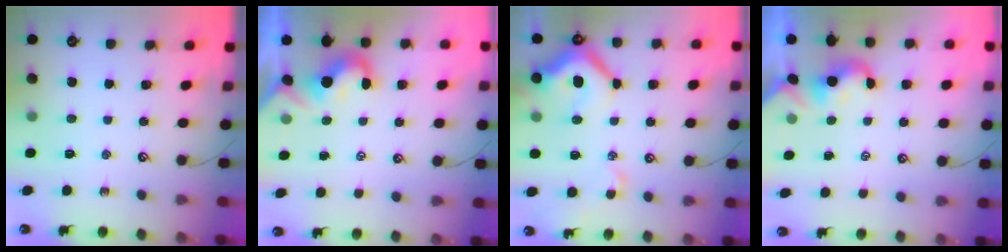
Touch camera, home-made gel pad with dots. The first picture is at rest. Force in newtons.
{"total": 1.8, "press": 1.6, "slide": 0.8}
{"total": 11.3, "press": 11.1, "slide": 1.7}
{"total": 1.9, "press": 1.9, "slide": 0.3}